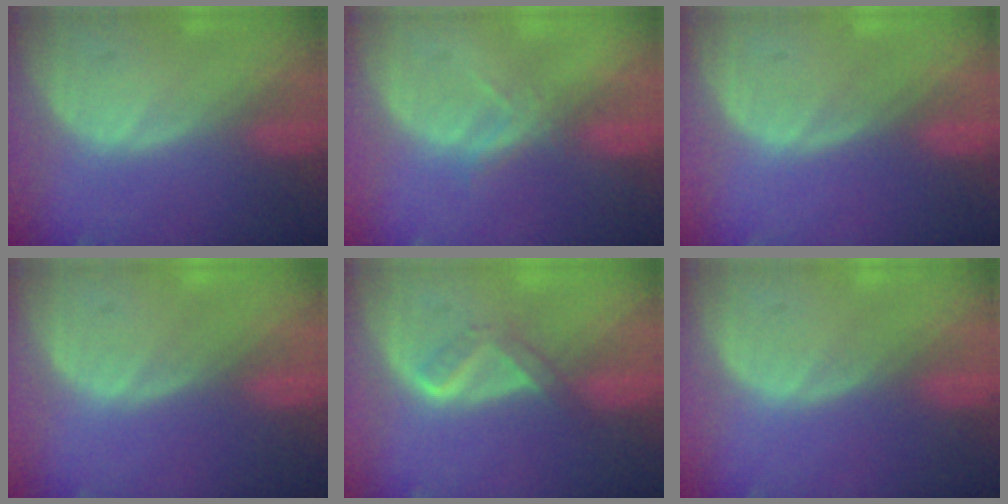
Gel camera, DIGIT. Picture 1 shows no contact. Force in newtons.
{"total": 2.1, "press": 1.9, "slide": 0.9}
{"total": 0.0}
{"total": 0.0}
{"total": 2.8, "press": 2.7, "slide": 0.7}
{"total": 0.0}